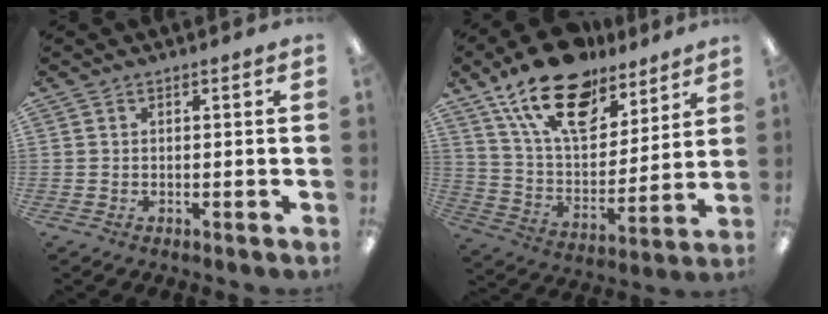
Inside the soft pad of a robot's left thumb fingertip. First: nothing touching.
{"total": 21.0, "force": [13.9, 10.7, 11.5], "torque": [-0.205, -0.072, 0.249]}